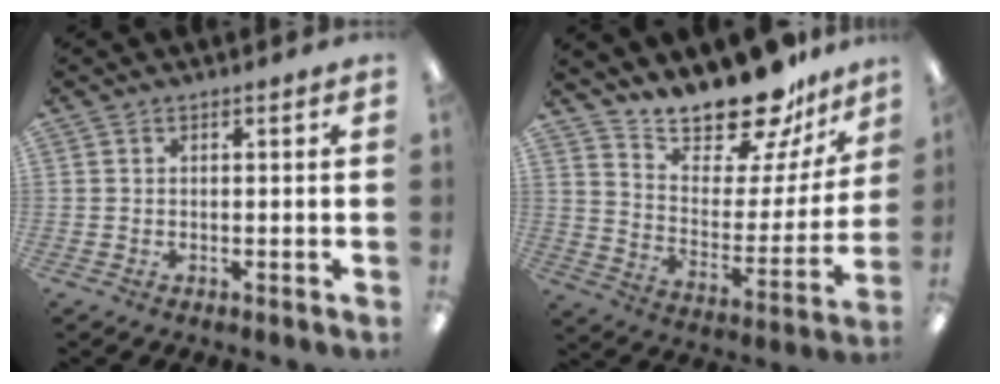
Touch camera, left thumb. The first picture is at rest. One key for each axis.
{"total": 19.2, "fx": 17.4, "fy": 5.2, "fz": 6.3, "tx": -0.105, "ty": -0.145, "tz": 0.301}